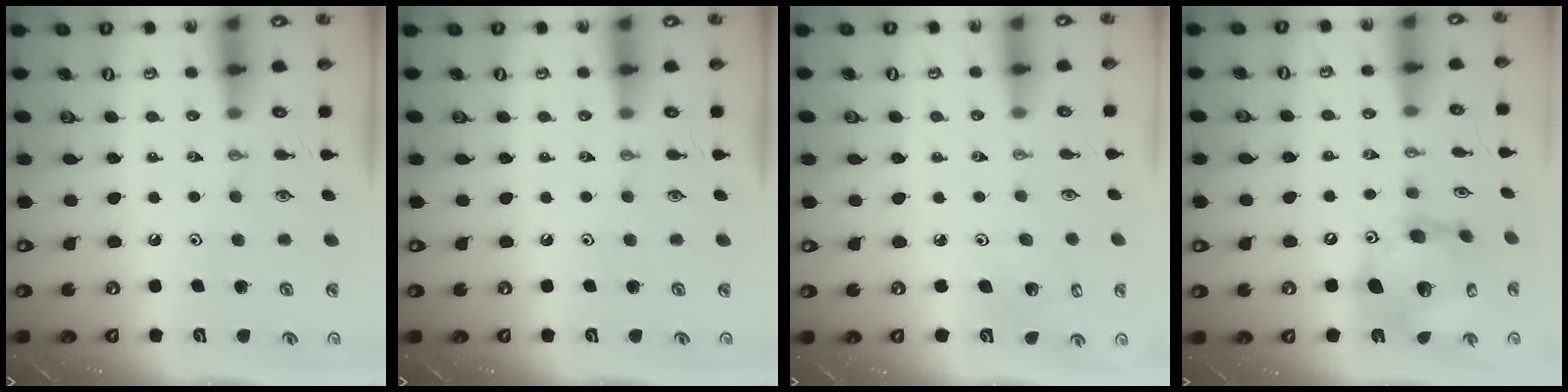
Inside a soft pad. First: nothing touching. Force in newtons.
{"total": 0.0}
{"total": 3.1, "press": 3.1, "slide": 0.2}
{"total": 19.7, "press": 19.6, "slide": 2.3}